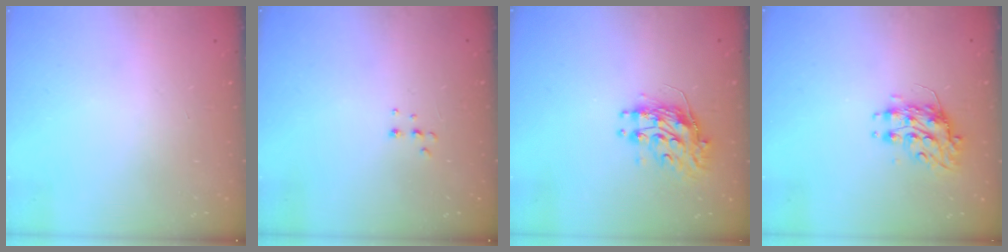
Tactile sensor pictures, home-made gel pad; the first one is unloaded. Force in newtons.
{"total": 4.5, "press": 4.4, "slide": 0.8}
{"total": 9.6, "press": 9.6, "slide": 0.3}
{"total": 8.3, "press": 8.2, "slide": 0.6}